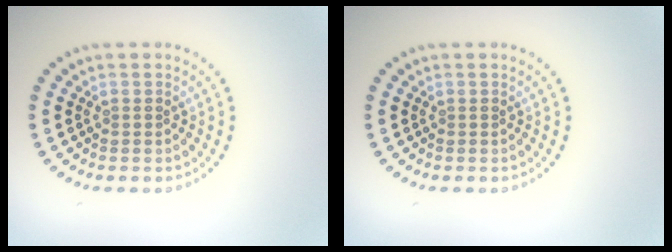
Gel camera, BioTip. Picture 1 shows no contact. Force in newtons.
{"total": 0.0}